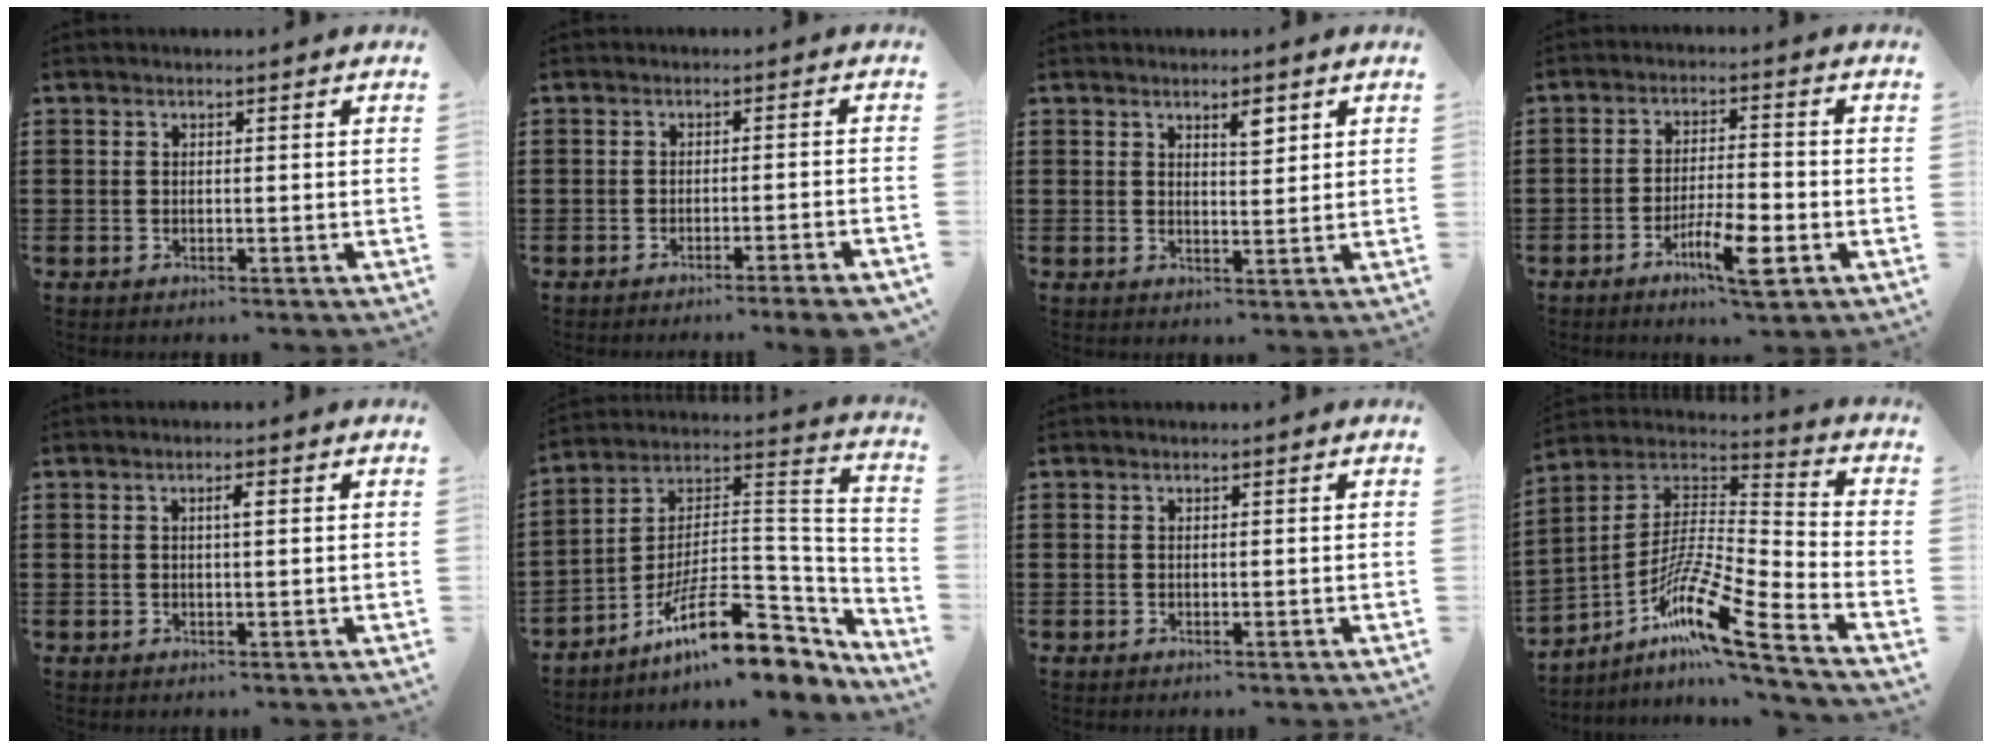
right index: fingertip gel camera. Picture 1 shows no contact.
{"total": 2.6, "force": [-2.1, -0.4, 1.5], "torque": [-0.023, -0.003, -0.042]}
{"total": 2.8, "force": [2.2, 1.4, 0.9], "torque": [-0.008, 0.001, 0.038]}
{"total": 7.3, "force": [-3.5, 1.6, 6.1], "torque": [-0.117, -0.004, -0.064]}
{"total": 1.6, "force": [0.4, 0.3, 1.5], "torque": [-0.028, 0.004, 0.004]}
{"total": 14.6, "force": [-8.7, 5.7, 10.2], "torque": [-0.157, 0.013, -0.149]}
{"total": 0.0}
{"total": 11.6, "force": [-7.5, 0.9, 8.8], "torque": [-0.181, -0.014, -0.153]}